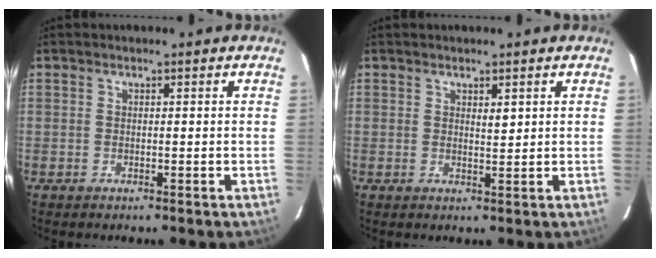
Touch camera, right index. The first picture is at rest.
{"total": 1.4, "force": [0.7, 0.4, 1.1], "torque": [-0.019, -0.002, 0.013]}